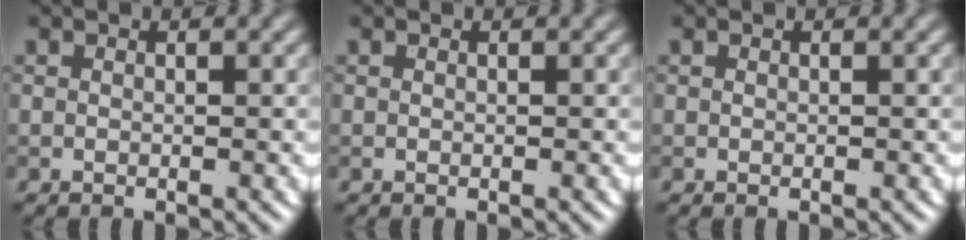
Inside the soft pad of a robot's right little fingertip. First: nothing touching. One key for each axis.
{"total": 0.0}
{"total": 0.0}